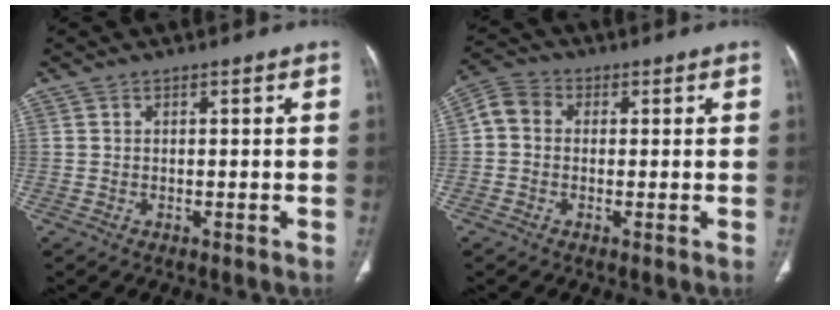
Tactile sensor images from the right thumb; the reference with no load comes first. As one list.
[{"total": 5.0, "force": [0.2, 4.2, 2.7], "torque": [-0.047, 0.016, -0.009]}]